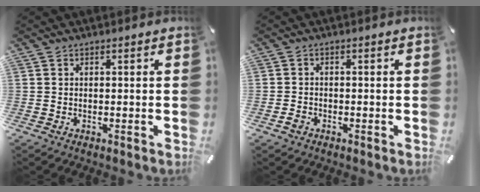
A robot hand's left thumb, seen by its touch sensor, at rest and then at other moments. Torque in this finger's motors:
{"motor_torque": [0.50, 1.31, 0.11, -0.07, 0.03]}